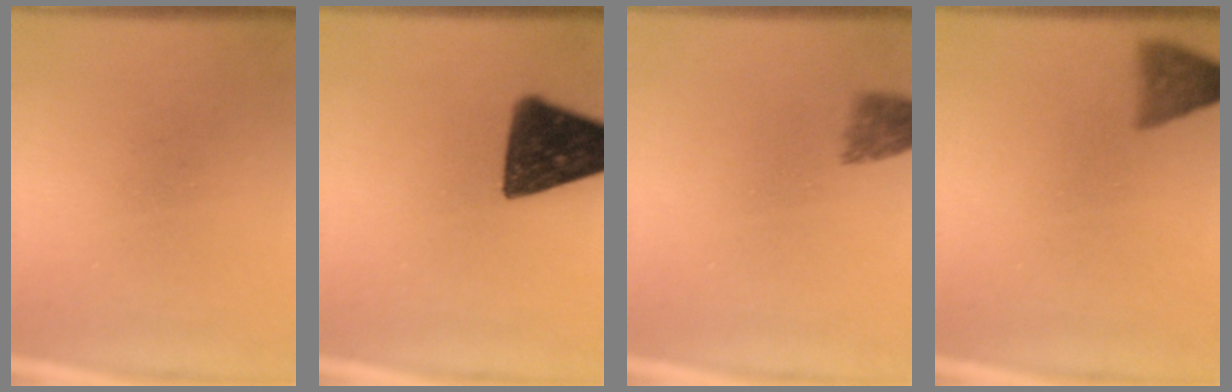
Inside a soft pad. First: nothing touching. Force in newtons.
{"total": 13.8}
{"total": 3.0}
{"total": 3.5}